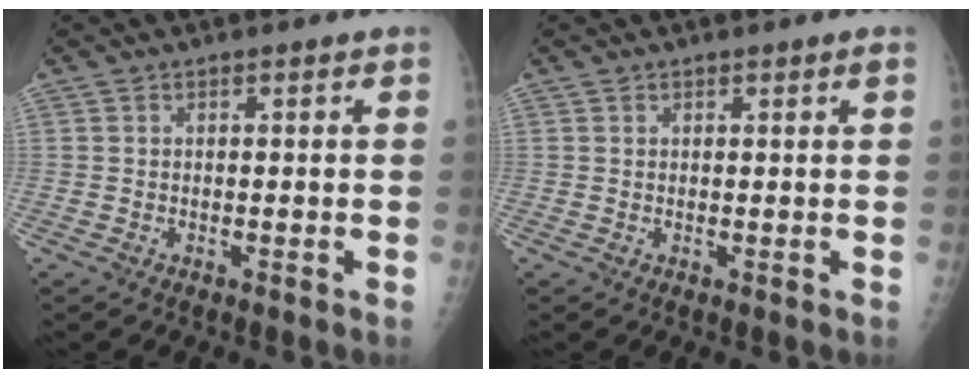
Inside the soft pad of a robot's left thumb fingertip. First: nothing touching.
{"total": 0.6, "force": [0.4, 0.1, 0.3], "torque": [-0.004, -0.003, 0.007]}